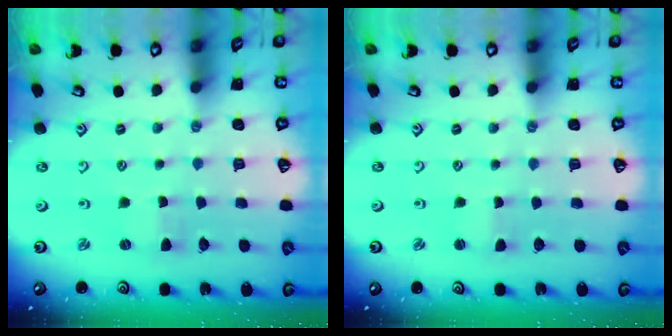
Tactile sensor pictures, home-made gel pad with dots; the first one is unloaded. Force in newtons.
{"total": 0.9, "press": 0.9, "slide": 0.1}